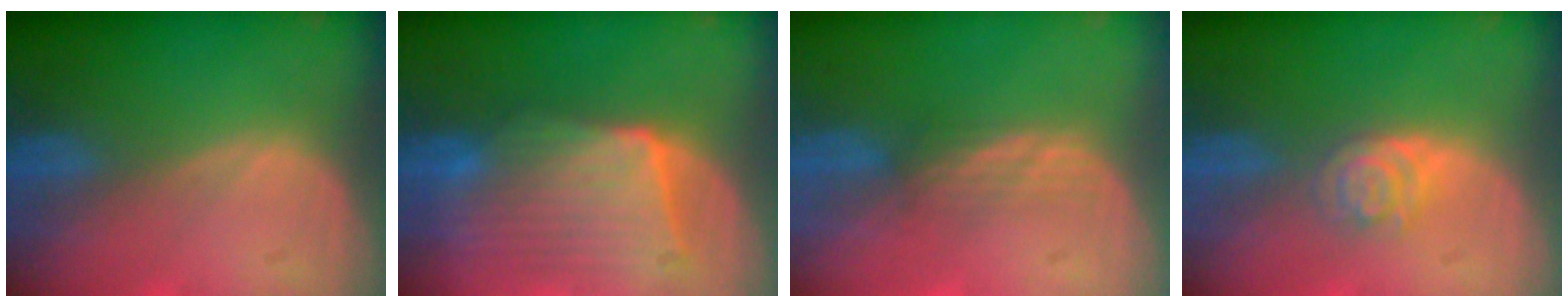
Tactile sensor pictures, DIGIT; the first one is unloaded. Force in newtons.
{"total": 9.3, "press": 8.6, "slide": 3.4}
{"total": 2.3, "press": 2.2, "slide": 0.6}
{"total": 4.0, "press": 3.6, "slide": 1.9}